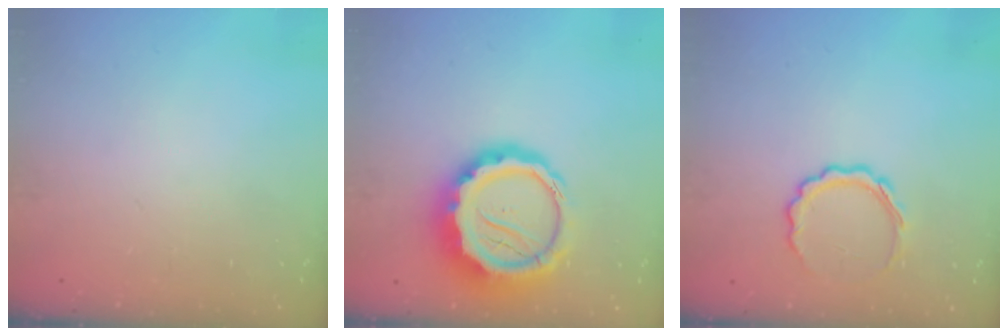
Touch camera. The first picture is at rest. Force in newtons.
{"total": 14.7, "press": 14.4, "slide": 3.1}
{"total": 7.6, "press": 7.4, "slide": 1.6}